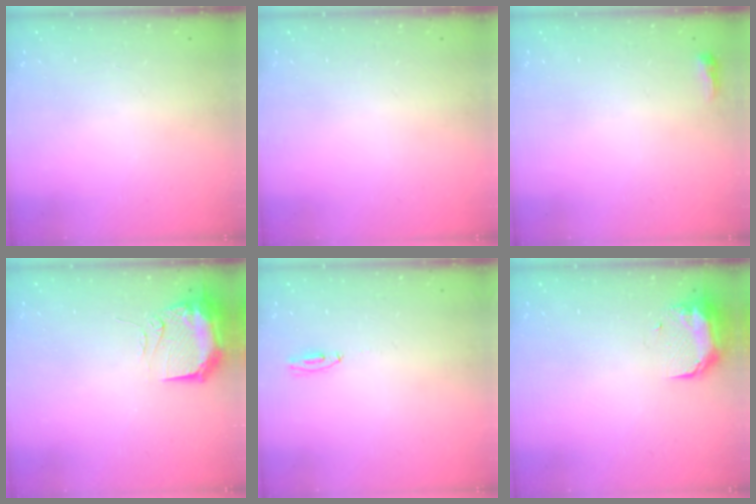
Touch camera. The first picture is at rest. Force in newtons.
{"total": 0.0}
{"total": 2.9, "press": 2.8, "slide": 0.8}
{"total": 11.5, "press": 11.3, "slide": 2.4}
{"total": 3.4, "press": 2.9, "slide": 1.7}
{"total": 8.7, "press": 8.6, "slide": 1.3}